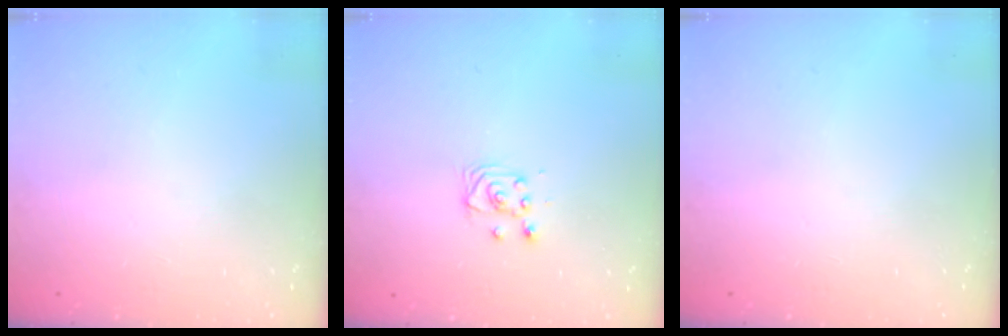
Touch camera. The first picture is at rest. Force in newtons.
{"total": 3.5, "press": 3.5, "slide": 0.4}
{"total": 0.0}